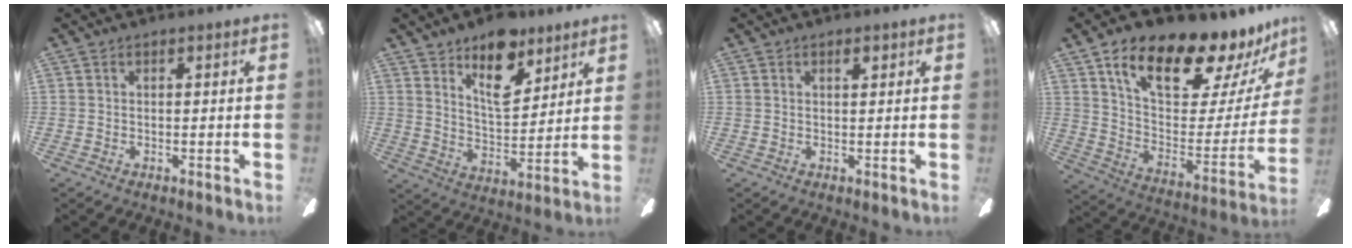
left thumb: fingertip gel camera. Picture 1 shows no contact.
{"total": 13.7, "force": [9.0, 6.6, 8.1], "torque": [-0.112, -0.047, 0.156]}
{"total": 1.4, "force": [0.8, 0.6, 0.9], "torque": [-0.011, -0.002, 0.013]}
{"total": 19.4, "force": [13.9, 7.2, 11.4], "torque": [-0.189, -0.087, 0.233]}